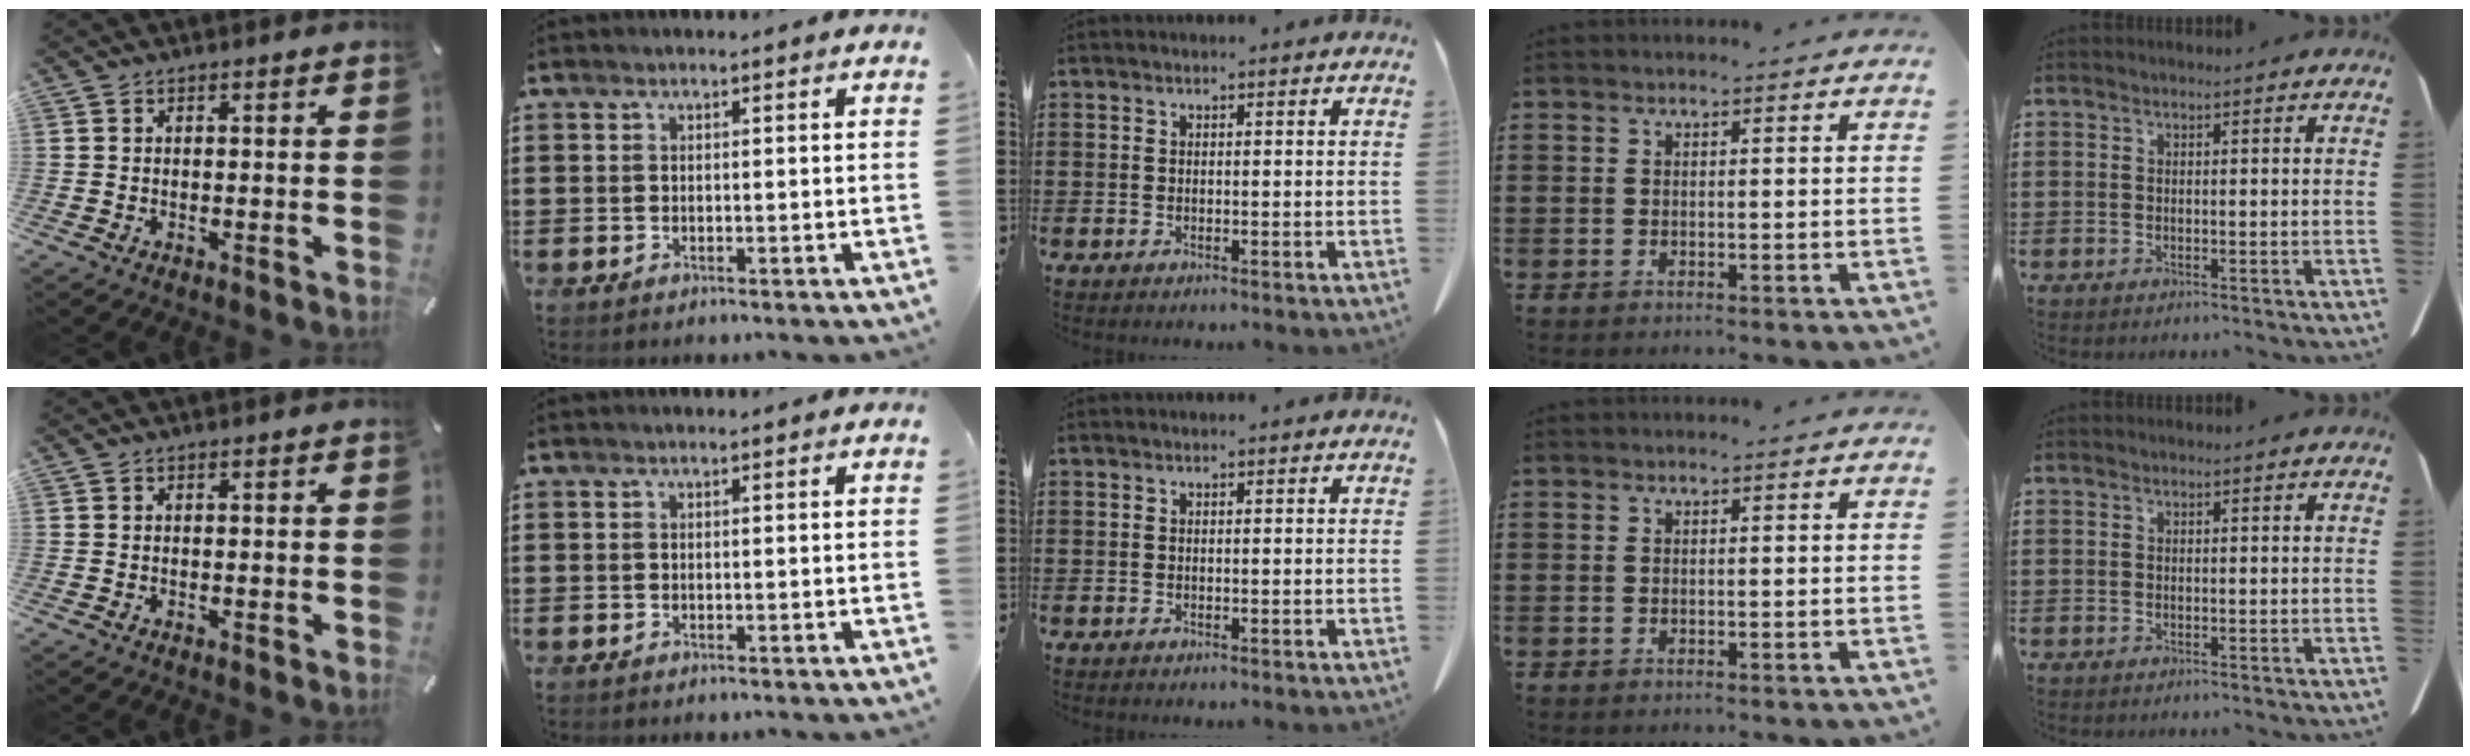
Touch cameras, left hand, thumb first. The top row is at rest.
{}